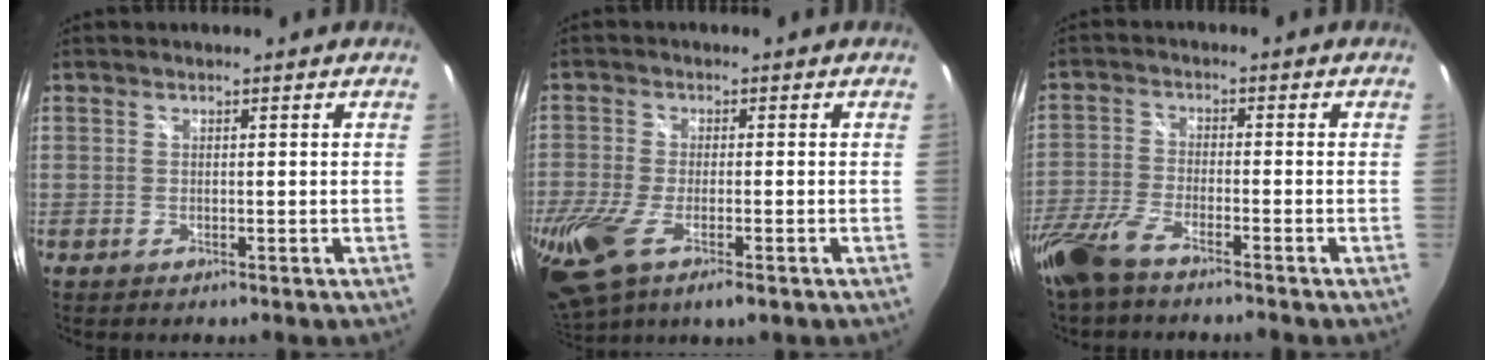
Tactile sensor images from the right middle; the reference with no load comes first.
{"total": 17.5, "force": [-8.1, 7.6, 13.6], "torque": [-0.317, -0.066, -0.140]}
{"total": 8.6, "force": [-6.8, 1.8, 4.9], "torque": [-0.125, -0.022, -0.140]}